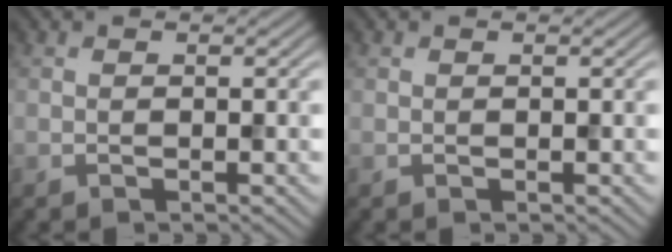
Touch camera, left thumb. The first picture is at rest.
{"total": 0.0}